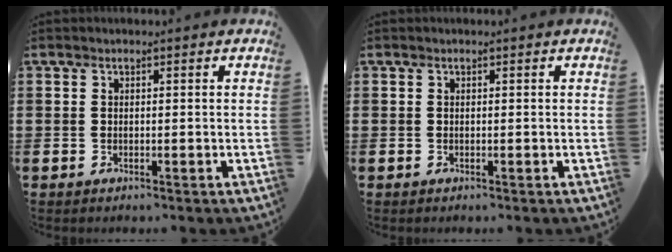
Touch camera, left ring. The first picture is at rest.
{"total": 0.0}